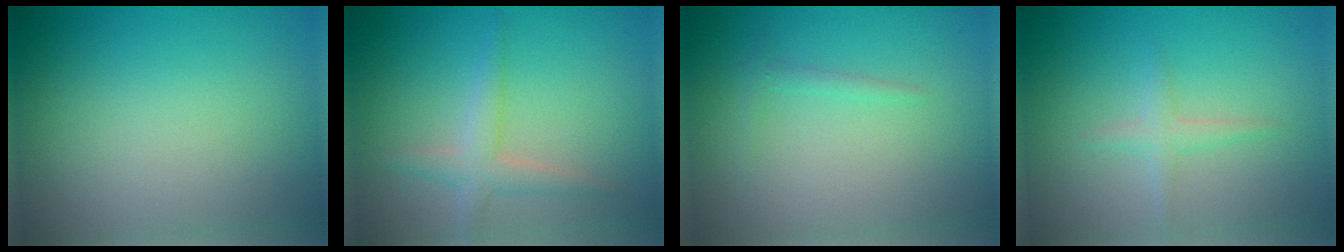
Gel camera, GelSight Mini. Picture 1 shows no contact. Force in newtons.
{"total": 2.5, "press": 2.5, "slide": 0.2}
{"total": 0.9, "press": 0.9, "slide": 0.0}
{"total": 1.4, "press": 1.4, "slide": 0.0}